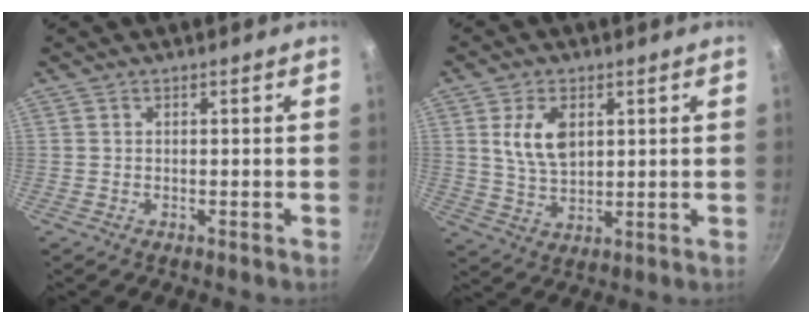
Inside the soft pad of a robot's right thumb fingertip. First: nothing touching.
{"total": 8.3, "force": [2.4, 5.0, 6.1], "torque": [-0.104, -0.016, 0.048]}